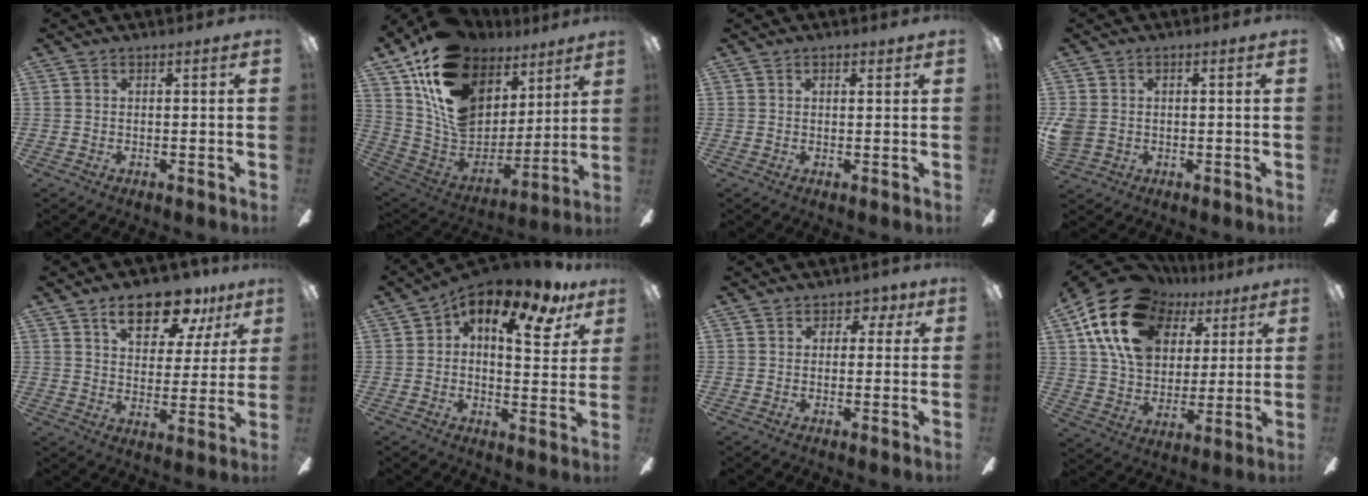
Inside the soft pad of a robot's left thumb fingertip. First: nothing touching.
{"total": 20.8, "force": [10.9, 13.8, 11.1], "torque": [-0.207, -0.055, 0.203]}
{"total": 1.3, "force": [0.9, 0.7, 0.6], "torque": [-0.005, -0.002, 0.014]}
{"total": 4.3, "force": [-0.3, 3.6, 2.3], "torque": [-0.054, 0.007, -0.005]}
{"total": 14.2, "force": [9.0, 6.9, 8.6], "torque": [-0.118, -0.037, 0.154]}
{"total": 13.4, "force": [7.4, 5.4, 9.7], "torque": [-0.133, -0.041, 0.119]}
{"total": 3.1, "force": [1.1, 2.7, 1.1], "torque": [0.005, 0.000, 0.015]}
{"total": 22.2, "force": [10.3, 15.6, 12.0], "torque": [-0.237, -0.032, 0.188]}